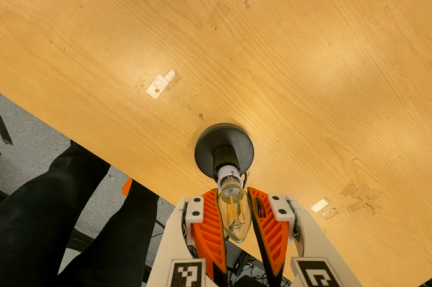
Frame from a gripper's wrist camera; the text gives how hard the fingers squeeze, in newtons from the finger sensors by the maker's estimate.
{"total": 13.8, "left": 13.9, "right": 13.7}